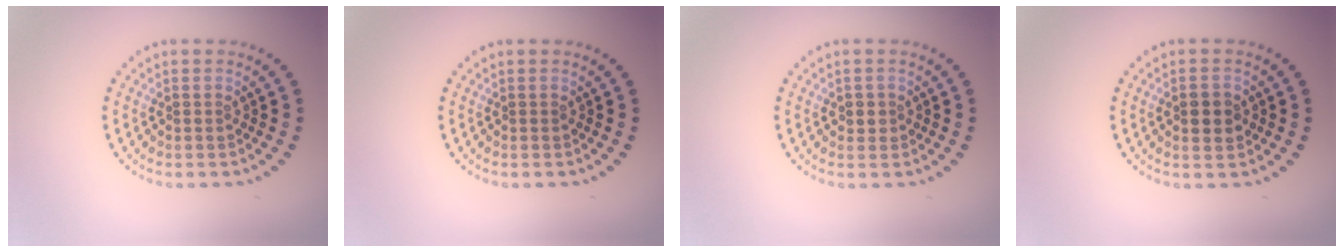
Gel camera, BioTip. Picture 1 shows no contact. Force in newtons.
{"total": 0.0}
{"total": 1.0, "press": 0.9, "slide": 0.5}
{"total": 2.3, "press": 2.3, "slide": 0.1}